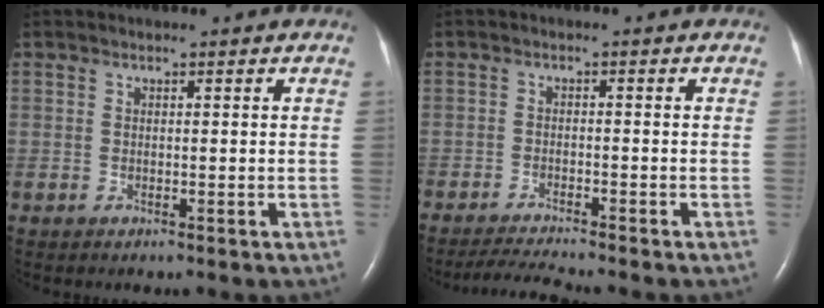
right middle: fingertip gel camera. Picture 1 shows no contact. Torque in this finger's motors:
{"motor_torque": [0.86, -0.89, 0.15, 0.07]}